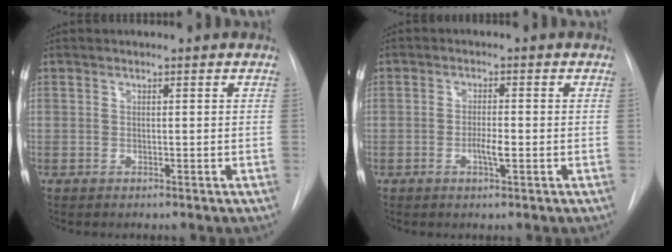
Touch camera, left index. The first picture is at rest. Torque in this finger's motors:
{"motor_torque": [0.28, 0.05, 0.06, 0.01]}